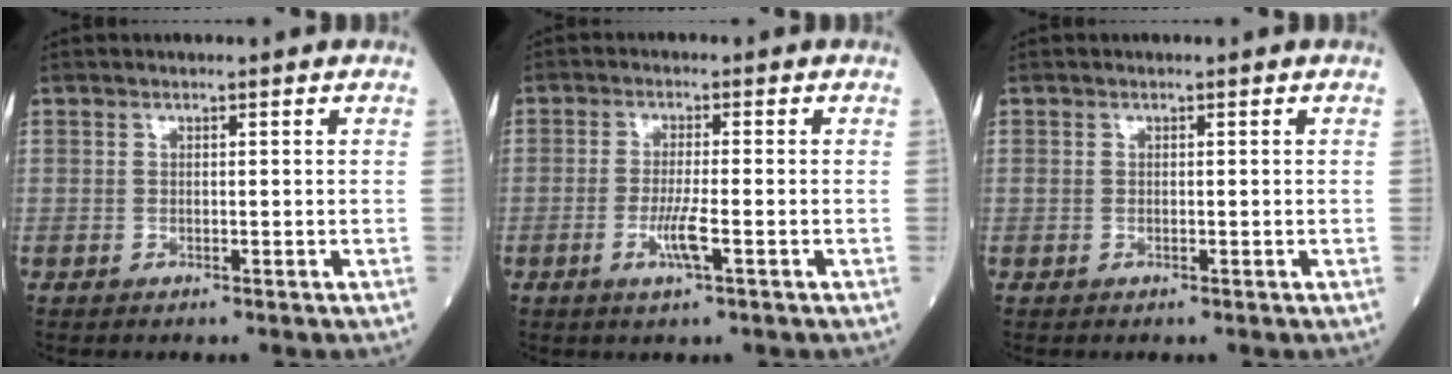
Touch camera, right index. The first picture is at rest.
{"total": 3.9, "force": [-1.5, 0.0, 3.7], "torque": [-0.075, -0.007, -0.029]}
{"total": 0.0}